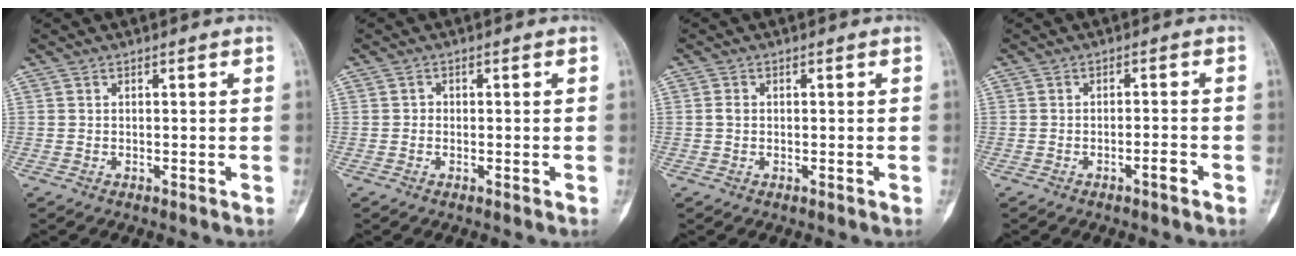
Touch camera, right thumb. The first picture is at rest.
{"total": 0.7, "force": [-0.2, 0.7, 0.3], "torque": [0.003, 0.004, -0.007]}
{"total": 1.1, "force": [-0.1, 0.9, 0.6], "torque": [-0.009, 0.002, -0.002]}
{"total": 2.1, "force": [-1.3, 0.4, 1.6], "torque": [-0.028, 0.012, -0.020]}